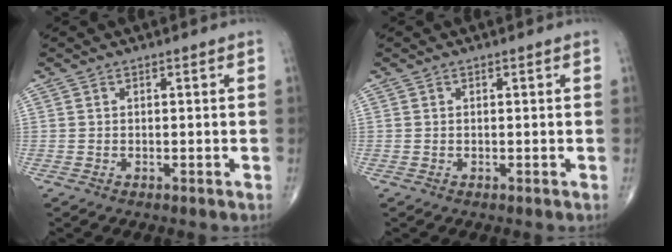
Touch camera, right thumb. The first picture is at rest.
{"total": 0.0}